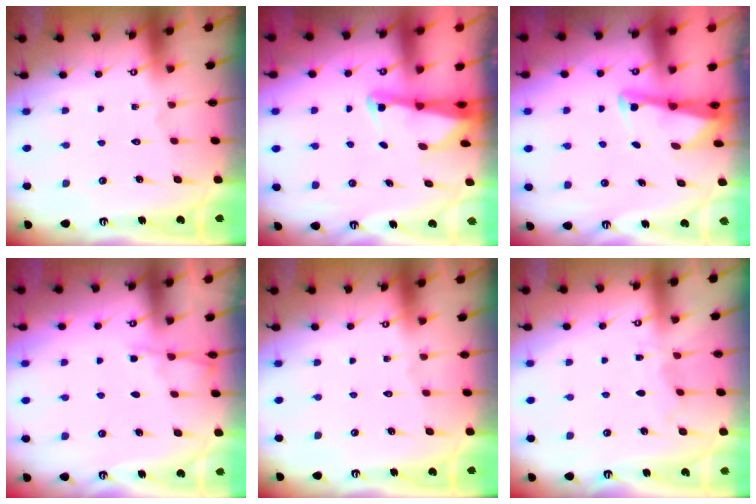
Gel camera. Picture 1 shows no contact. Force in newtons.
{"total": 2.5, "press": 2.4, "slide": 0.3}
{"total": 2.9, "press": 2.9, "slide": 0.1}
{"total": 2.6, "press": 2.5, "slide": 0.4}
{"total": 0.0}
{"total": 3.8, "press": 3.8, "slide": 0.4}